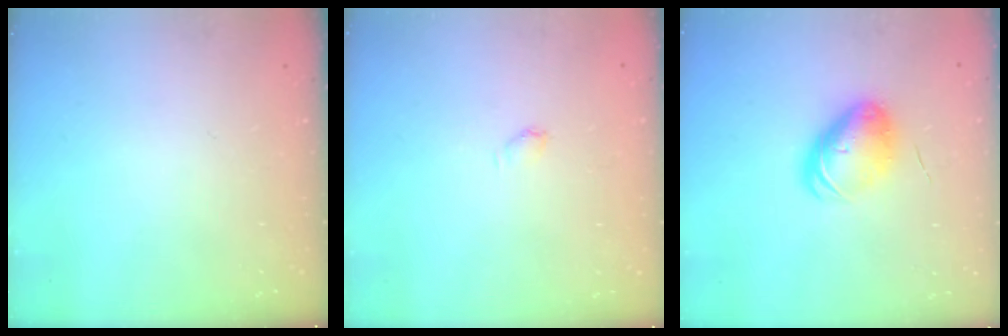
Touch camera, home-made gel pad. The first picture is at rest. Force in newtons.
{"total": 3.5, "press": 3.4, "slide": 0.7}
{"total": 9.1, "press": 8.9, "slide": 1.9}